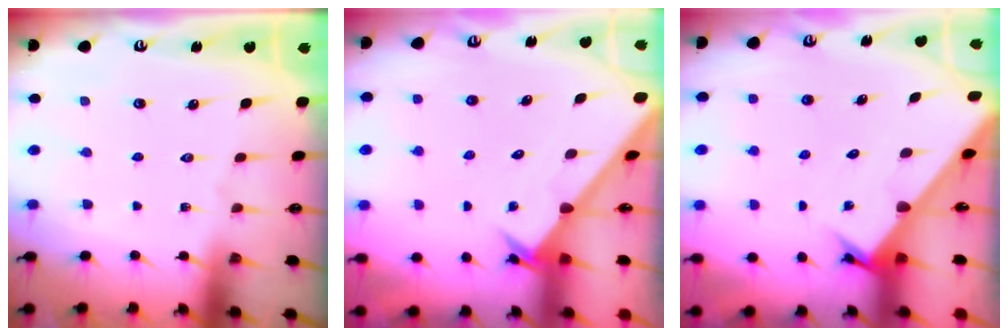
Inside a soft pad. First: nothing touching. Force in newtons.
{"total": 2.4, "press": 2.4, "slide": 0.2}
{"total": 2.1, "press": 2.1, "slide": 0.2}